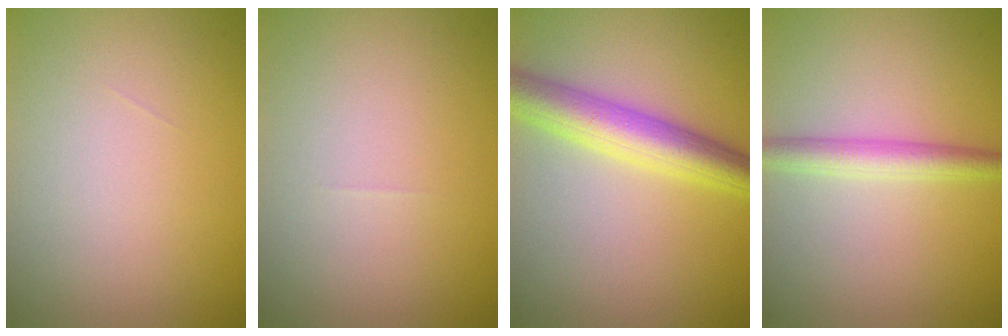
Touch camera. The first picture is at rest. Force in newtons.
{"total": 0.0}
{"total": 5.7, "press": 5.7, "slide": 0.1}
{"total": 2.9, "press": 2.9, "slide": 0.1}